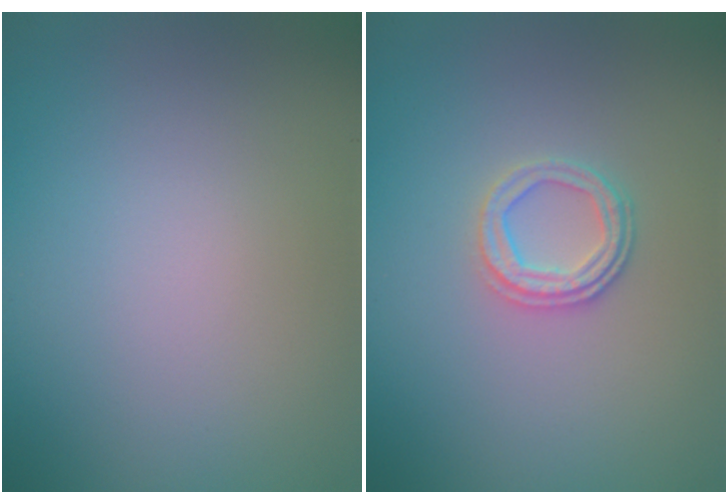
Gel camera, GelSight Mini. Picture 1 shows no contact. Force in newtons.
{"total": 2.6, "press": 2.3, "slide": 1.1}